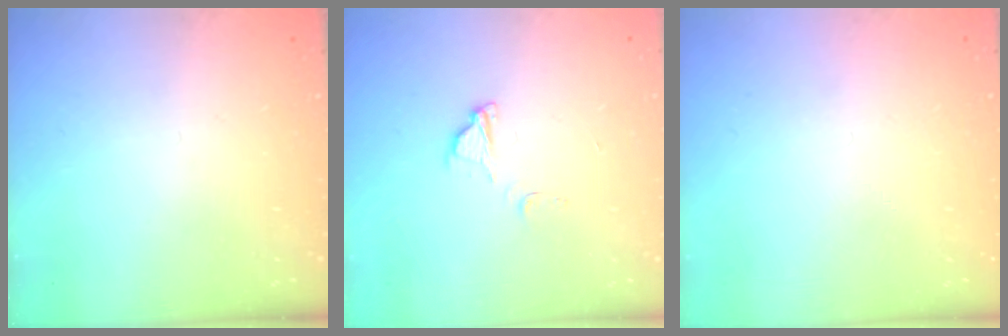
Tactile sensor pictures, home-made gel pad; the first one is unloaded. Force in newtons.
{"total": 4.5, "press": 4.5, "slide": 0.4}
{"total": 2.3, "press": 2.3, "slide": 0.1}